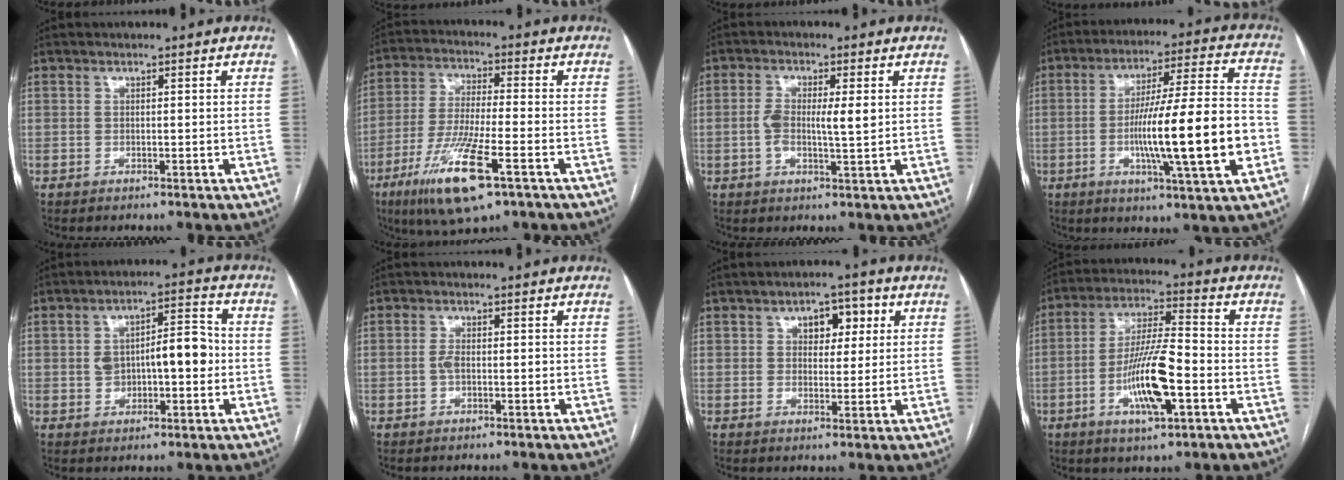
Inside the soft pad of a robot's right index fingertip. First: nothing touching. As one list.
[{"total": 13.8, "force": [-7.0, 1.8, 11.8], "torque": [-0.238, -0.029, -0.122]}, {"total": 5.6, "force": [0.3, 1.3, 5.4], "torque": [-0.101, 0.006, 0.005]}, {"total": 18.2, "force": [-3.8, 0.6, 17.8], "torque": [-0.288, 0.002, -0.060]}, {"total": 8.9, "force": [-0.2, 3.8, 8.0], "torque": [-0.130, 0.028, 0.002]}, {"total": 2.2, "force": [-0.3, 0.9, 1.9], "torque": [-0.040, 0.003, -0.006]}, {"total": 5.3, "force": [1.9, 3.1, 3.8], "torque": [-0.049, 0.016, 0.028]}, {"total": 12.2, "force": [-3.9, 2.3, 11.4], "torque": [-0.217, 0.000, -0.068]}]